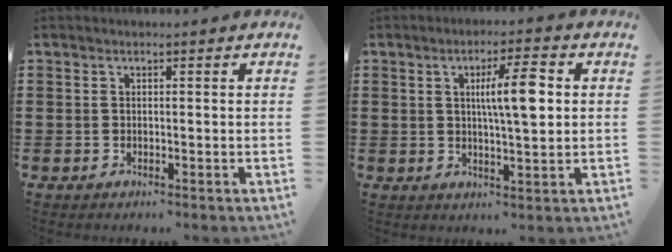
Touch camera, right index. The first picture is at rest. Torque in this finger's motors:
{"motor_torque": [0.47, -0.14, 0.39, 0.15]}